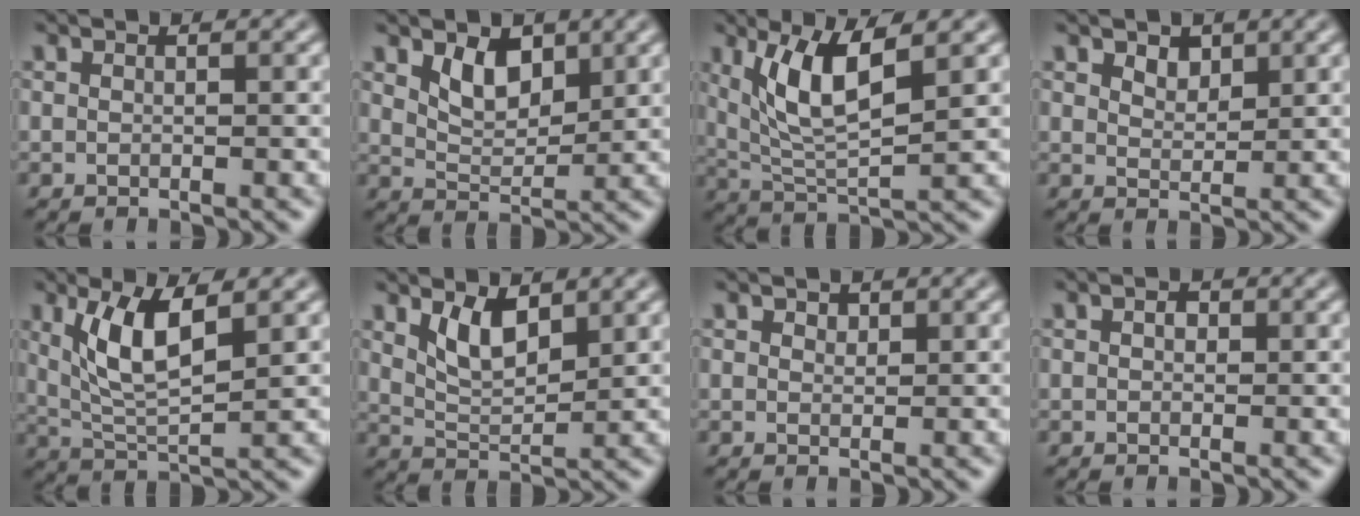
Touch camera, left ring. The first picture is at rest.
{"total": 3.3, "force": [1.8, 1.9, 2.0], "torque": [-0.044, -0.007, 0.033]}
{"total": 5.9, "force": [2.3, 1.7, 5.2], "torque": [-0.106, -0.007, 0.049]}
{"total": 1.6, "force": [1.1, 0.9, 0.7], "torque": [-0.012, -0.002, 0.021]}
{"total": 5.5, "force": [2.0, 1.7, 4.8], "torque": [-0.101, -0.005, 0.042]}
{"total": 3.6, "force": [2.0, 1.5, 2.6], "torque": [-0.053, -0.008, 0.042]}
{"total": 0.9, "force": [0.6, 0.5, 0.2], "torque": [-0.004, -0.002, 0.010]}
{"total": 1.1, "force": [0.3, 0.8, 0.7], "torque": [-0.007, -0.003, 0.000]}